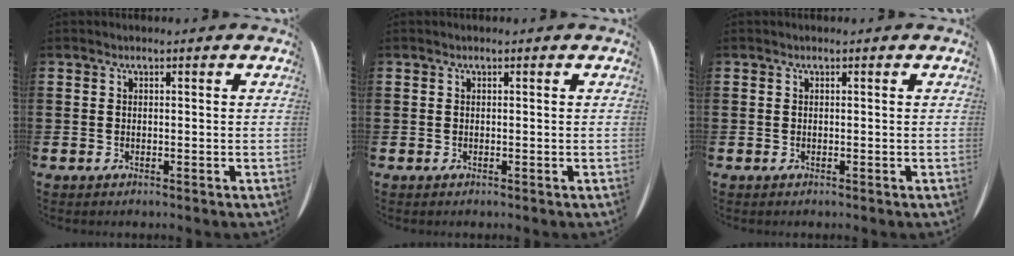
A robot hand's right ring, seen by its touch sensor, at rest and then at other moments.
{"total": 0.0}
{"total": 0.0}